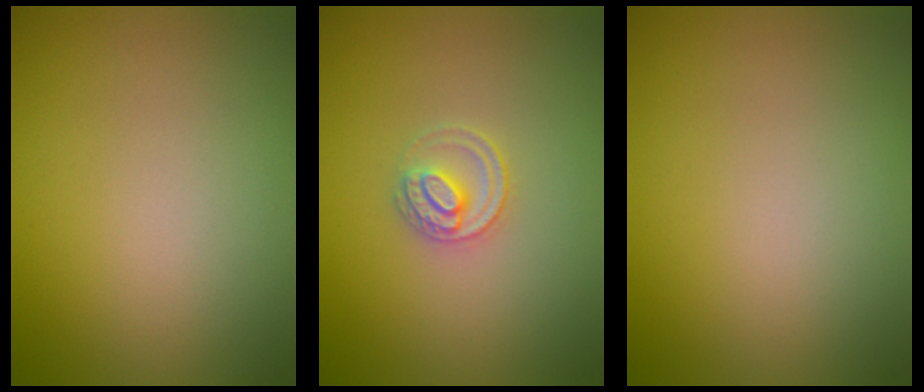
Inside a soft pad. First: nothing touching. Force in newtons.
{"total": 2.2, "press": 2.2, "slide": 0.2}
{"total": 0.0}